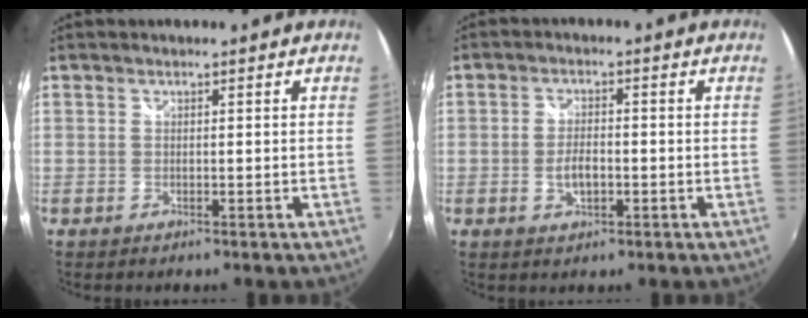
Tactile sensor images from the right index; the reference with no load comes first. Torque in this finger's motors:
{"motor_torque": [-0.13, -0.04, 0.09, 0.02]}